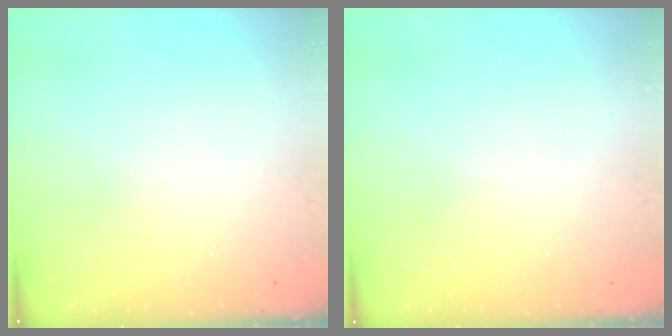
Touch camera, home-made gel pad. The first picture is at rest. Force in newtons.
{"total": 2.6, "press": 2.6, "slide": 0.2}